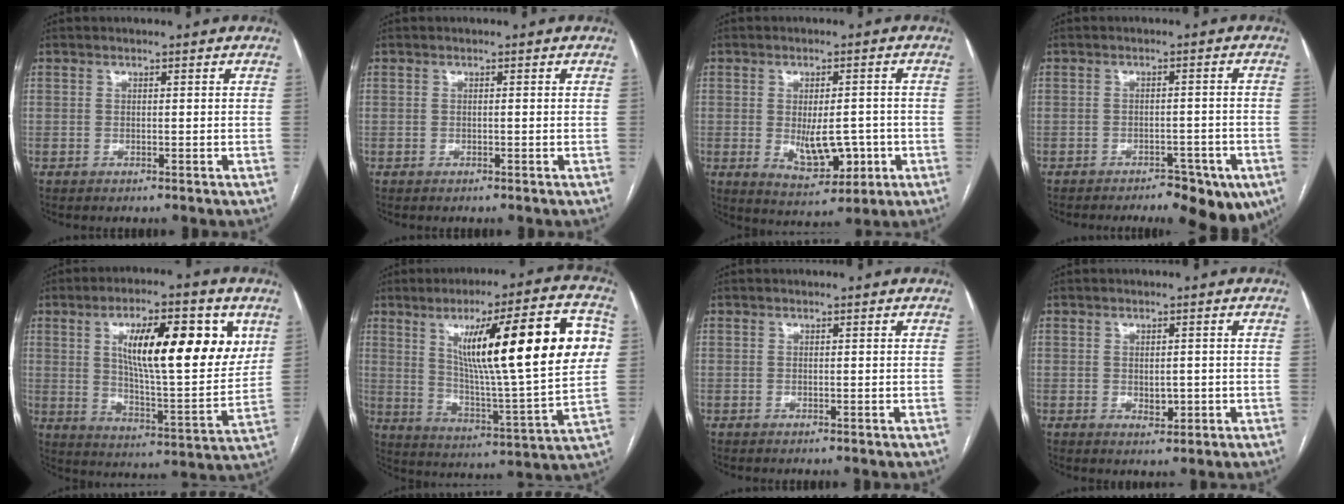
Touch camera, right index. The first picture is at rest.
{"total": 0.0}
{"total": 8.1, "force": [-1.6, 3.7, 7.1], "torque": [-0.114, -0.006, -0.011]}
{"total": 9.9, "force": [-6.8, 3.4, 6.4], "torque": [-0.066, 0.009, -0.093]}
{"total": 18.9, "force": [6.4, 4.6, 17.1], "torque": [-0.260, 0.004, 0.102]}
{"total": 23.8, "force": [6.4, 2.2, 22.8], "torque": [-0.338, 0.009, 0.091]}
{"total": 0.0}
{"total": 2.5, "force": [-0.4, 1.4, 2.0], "torque": [-0.031, -0.003, 0.001]}